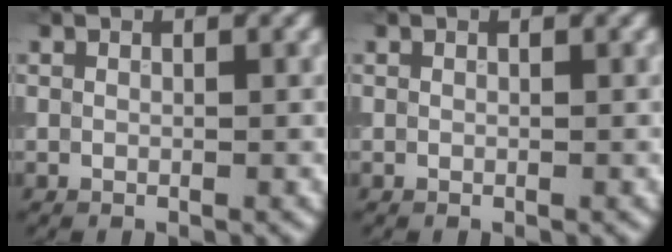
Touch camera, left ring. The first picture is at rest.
{"total": 0.0}